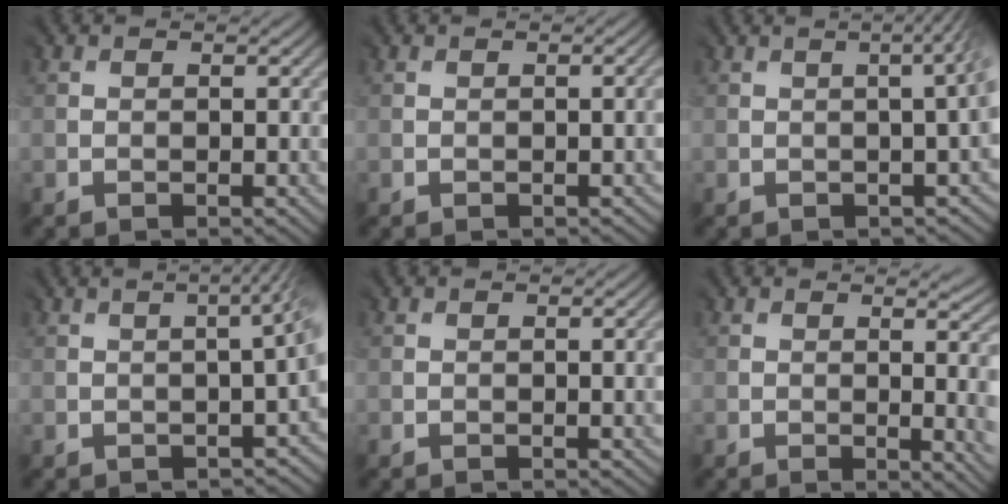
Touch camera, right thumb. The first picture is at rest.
{"total": 0.6, "force": [-0.1, 0.0, 0.6], "torque": [-0.006, 0.002, -0.002]}
{"total": 5.7, "force": [0.0, 2.1, 5.3], "torque": [-0.027, 0.018, -0.010]}
{"total": 5.6, "force": [-0.5, 2.1, 5.2], "torque": [-0.030, 0.009, -0.012]}
{"total": 0.9, "force": [-0.1, 0.1, 0.9], "torque": [-0.013, -0.001, -0.001]}
{"total": 7.6, "force": [-0.2, 3.2, 6.9], "torque": [-0.048, 0.005, -0.007]}